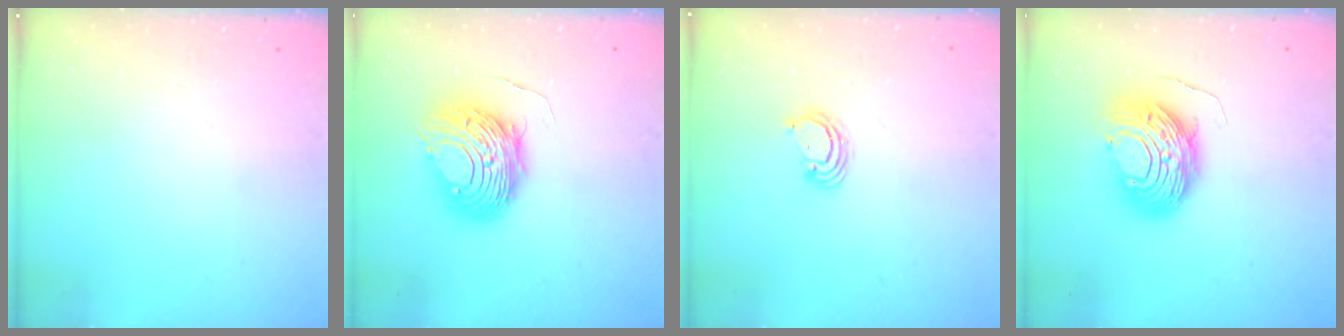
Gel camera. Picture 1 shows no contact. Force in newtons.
{"total": 11.4, "press": 11.3, "slide": 0.8}
{"total": 3.3, "press": 3.3, "slide": 0.4}
{"total": 10.8, "press": 10.8, "slide": 1.0}